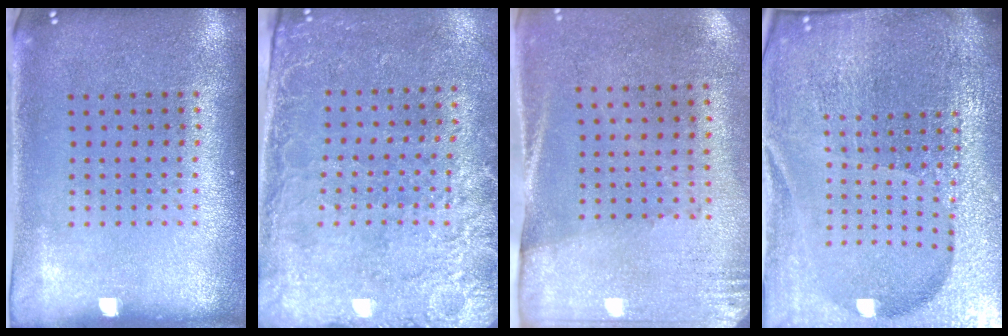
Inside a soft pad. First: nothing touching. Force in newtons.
{"total": 2.6, "press": 2.3, "slide": 1.3}
{"total": 2.7, "press": 2.4, "slide": 1.4}
{"total": 6.8, "press": 5.9, "slide": 3.4}